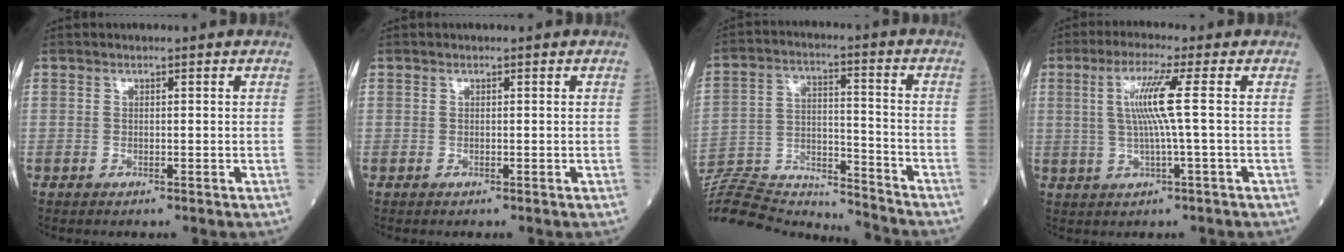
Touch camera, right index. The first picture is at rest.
{"total": 0.0}
{"total": 22.0, "force": [-21.2, 3.1, 5.2], "torque": [-0.142, 0.007, -0.338]}
{"total": 6.6, "force": [0.9, -1.2, 6.5], "torque": [-0.132, 0.004, 0.020]}